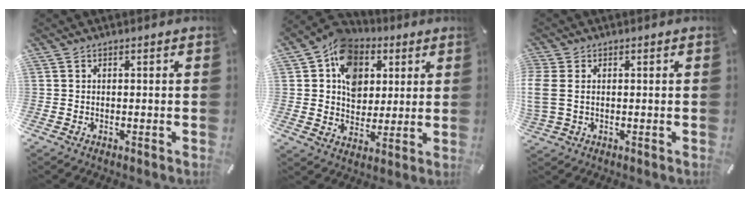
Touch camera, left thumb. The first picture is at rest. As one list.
[{"total": 12.3, "force": [4.2, 10.1, 5.7], "torque": [-0.098, -0.009, 0.081]}, {"total": 4.1, "force": [0.4, 3.0, 2.8], "torque": [-0.075, -0.002, 0.004]}]